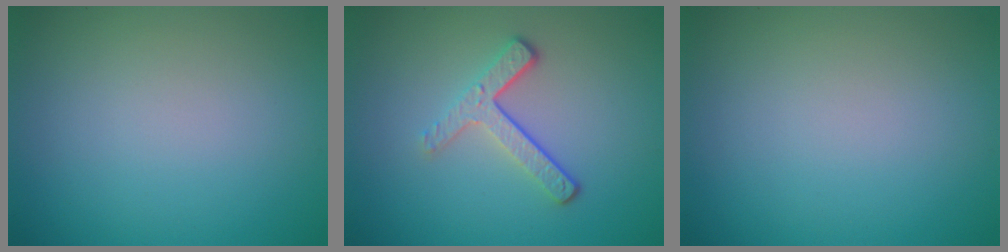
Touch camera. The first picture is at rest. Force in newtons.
{"total": 3.4, "press": 2.3, "slide": 2.5}
{"total": 0.0}